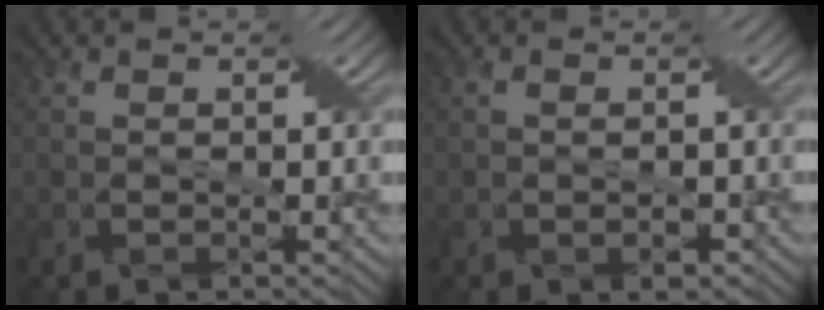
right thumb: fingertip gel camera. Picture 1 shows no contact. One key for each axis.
{"total": 1.2, "fx": -0.7, "fy": 0.7, "fz": 0.7, "tx": -0.008, "ty": -0.008, "tz": -0.009}